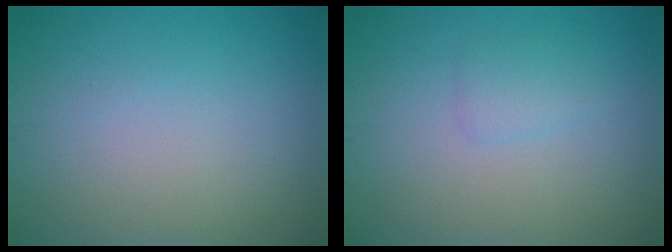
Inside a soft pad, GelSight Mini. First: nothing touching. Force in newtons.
{"total": 1.2, "press": 1.2, "slide": 0.1}